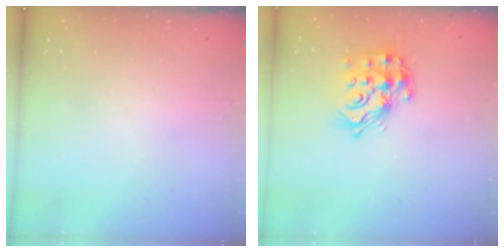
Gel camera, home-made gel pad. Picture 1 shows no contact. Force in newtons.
{"total": 15.5, "press": 15.4, "slide": 1.0}